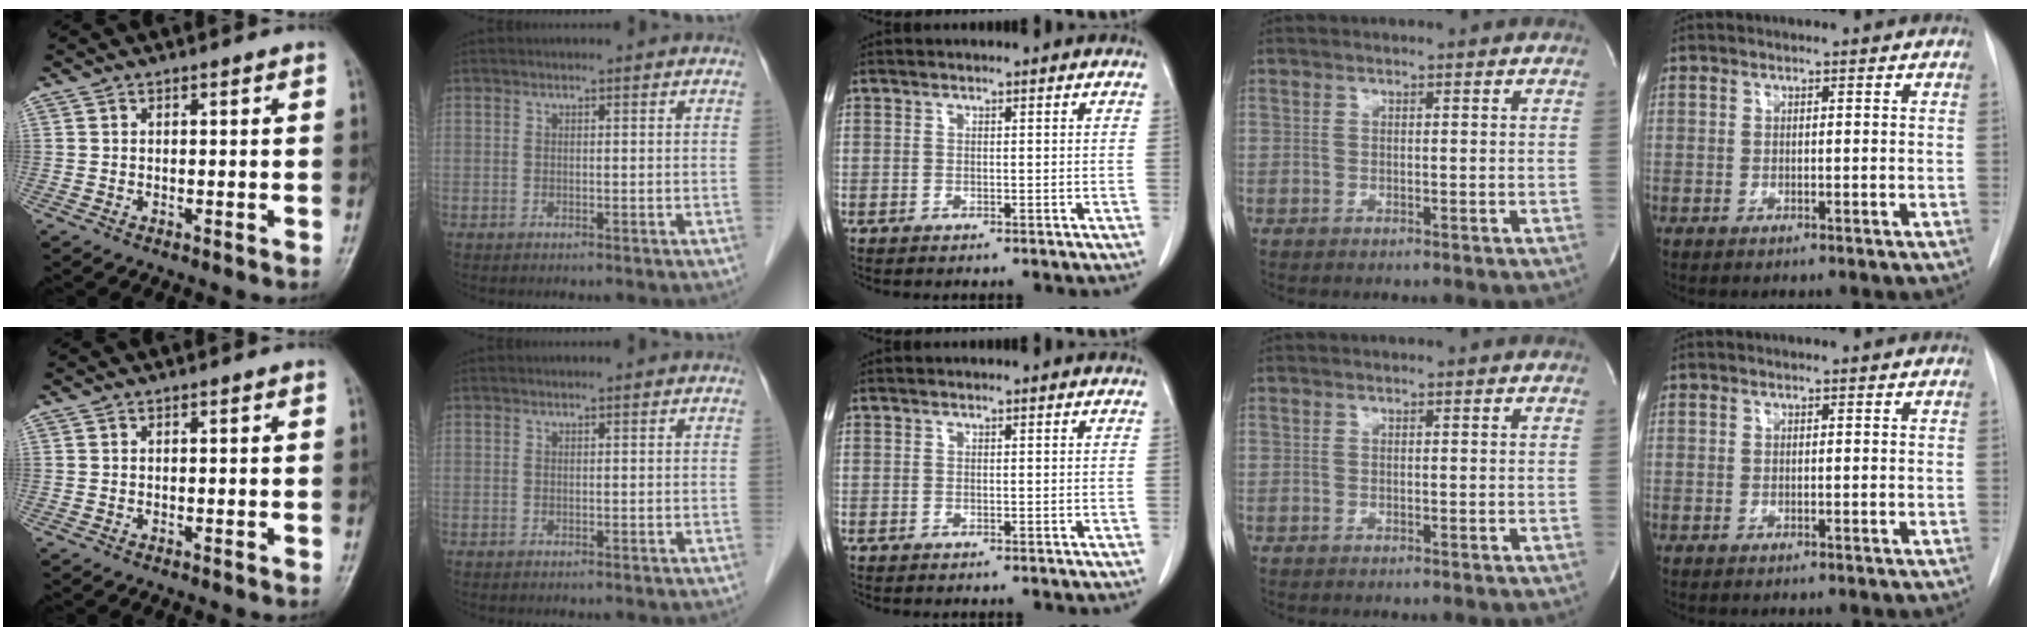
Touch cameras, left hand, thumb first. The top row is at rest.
{}